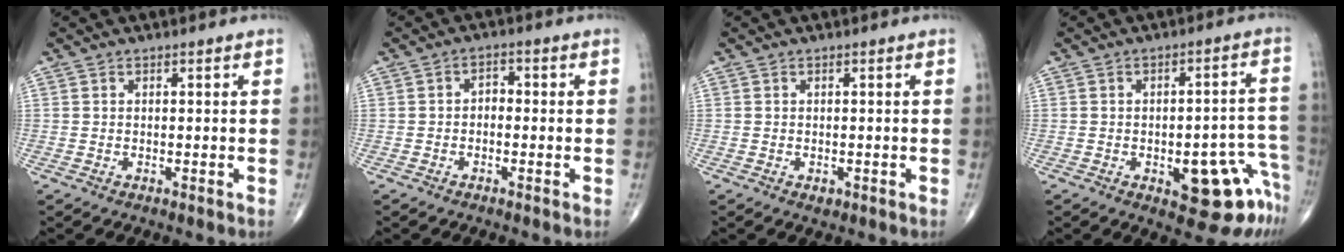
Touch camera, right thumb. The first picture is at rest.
{"total": 2.3, "force": [-0.4, 1.6, 1.6], "torque": [-0.014, 0.013, -0.014]}
{"total": 0.9, "force": [-0.4, 0.6, 0.6], "torque": [-0.004, 0.000, -0.004]}
{"total": 13.2, "force": [-6.2, 5.1, 10.5], "torque": [-0.076, 0.049, -0.067]}